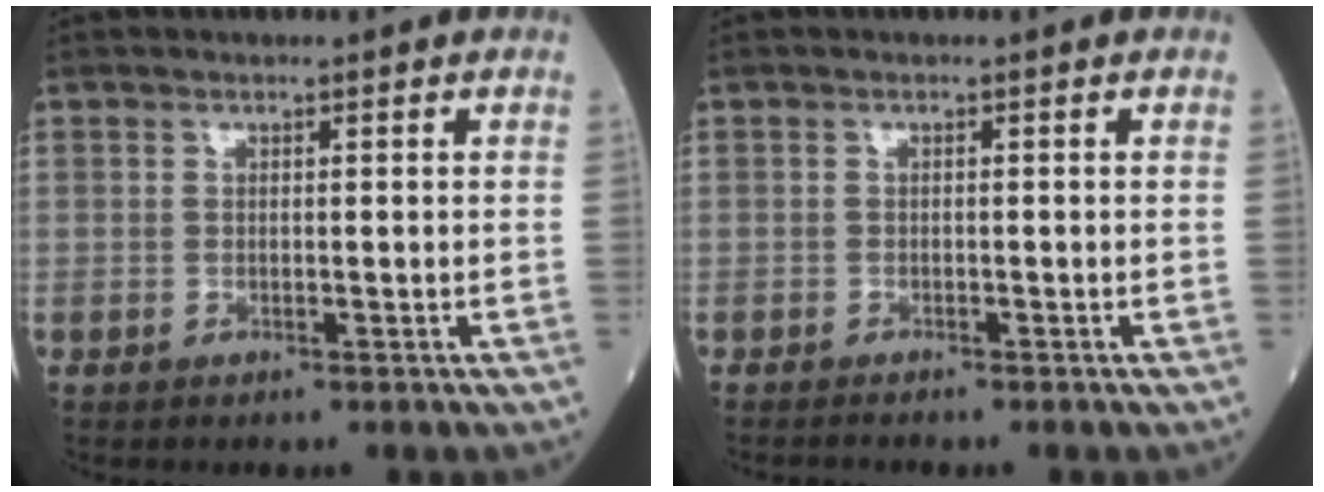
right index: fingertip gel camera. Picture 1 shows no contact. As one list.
[{"total": 0.8, "force": [-0.8, -0.2, 0.0], "torque": [-0.004, -0.003, -0.014]}]